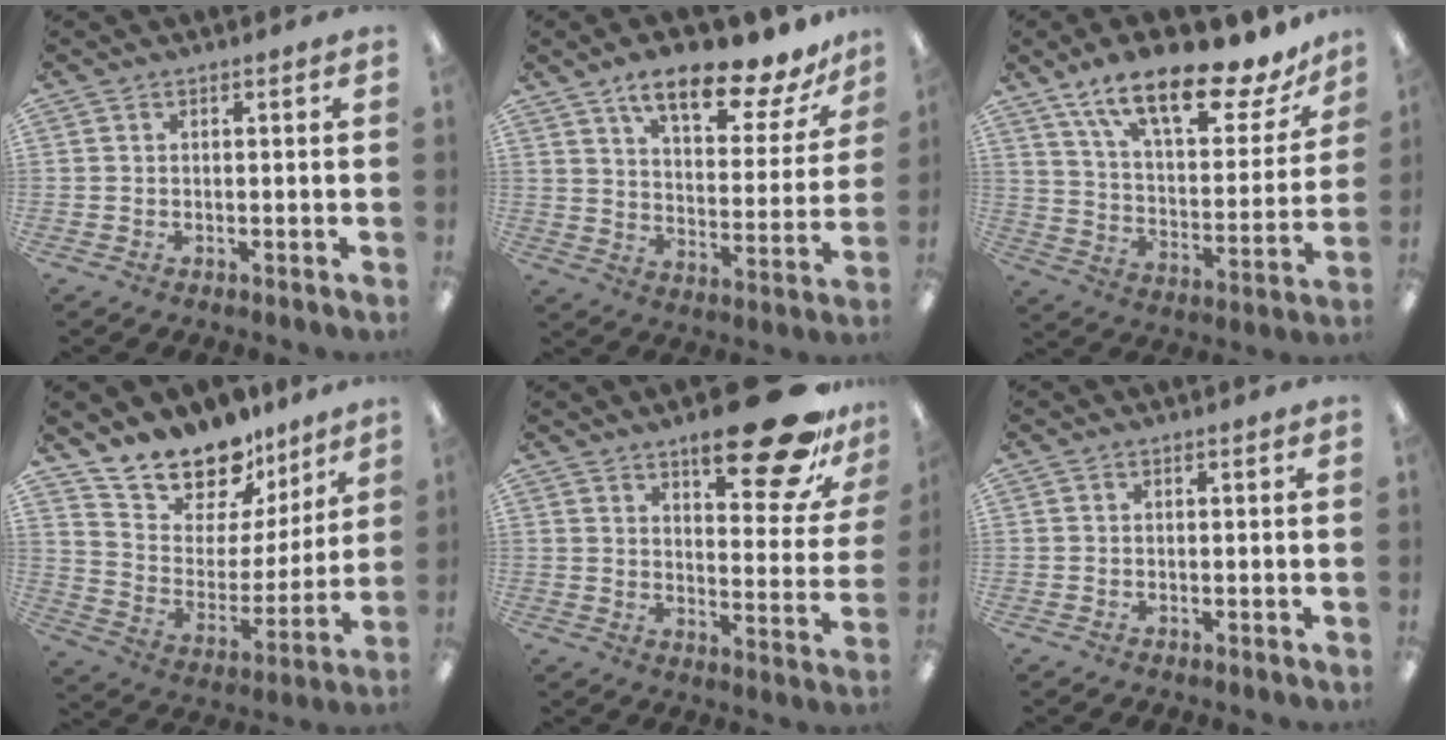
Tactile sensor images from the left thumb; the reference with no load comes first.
{"total": 16.4, "force": [12.1, 5.1, 9.8], "torque": [-0.151, -0.071, 0.200]}
{"total": 21.3, "force": [15.2, 6.9, 13.2], "torque": [-0.214, -0.095, 0.254]}
{"total": 15.4, "force": [14.0, 6.2, 2.1], "torque": [-0.067, -0.127, 0.258]}
{"total": 22.1, "force": [14.9, 7.1, 14.8], "torque": [-0.191, -0.102, 0.238]}
{"total": 0.0}